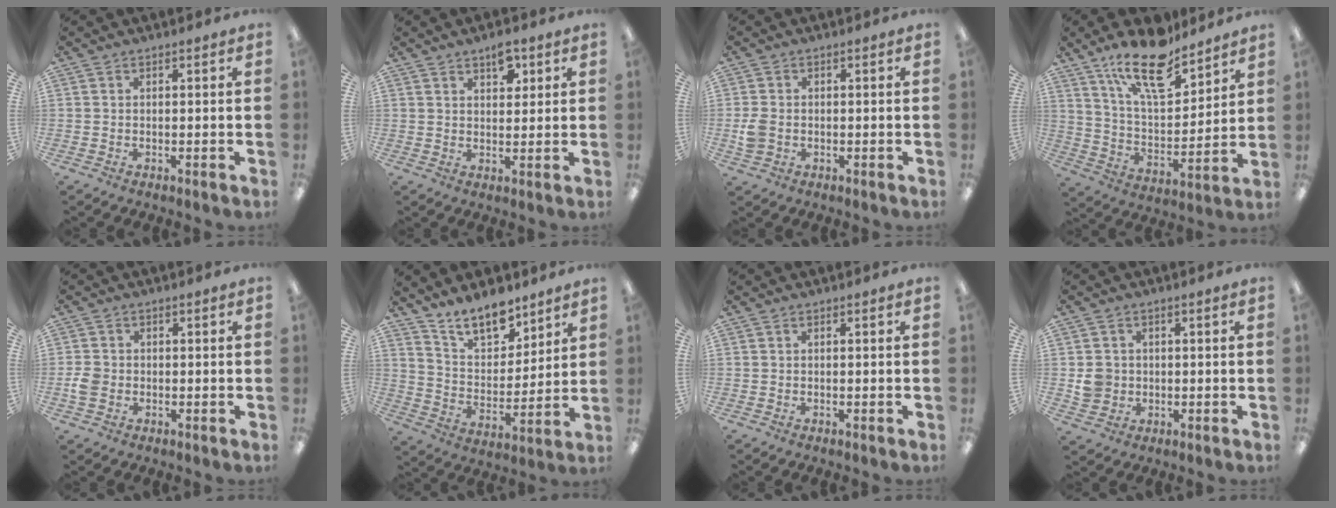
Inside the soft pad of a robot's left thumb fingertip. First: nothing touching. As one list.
[{"total": 5.2, "force": [3.4, 2.7, 2.8], "torque": [-0.021, -0.017, 0.055]}, {"total": 3.8, "force": [-0.5, 3.0, 2.3], "torque": [-0.038, 0.002, -0.010]}, {"total": 17.7, "force": [13.2, 6.5, 9.9], "torque": [-0.161, -0.079, 0.224]}, {"total": 3.3, "force": [-0.8, 2.8, 1.6], "torque": [-0.026, 0.008, -0.013]}, {"total": 12.0, "force": [10.3, 4.8, 3.9], "torque": [-0.063, -0.072, 0.192]}, {"total": 0.0}, {"total": 4.7, "force": [0.1, 4.6, 1.2], "torque": [-0.014, 0.005, 0.004]}]